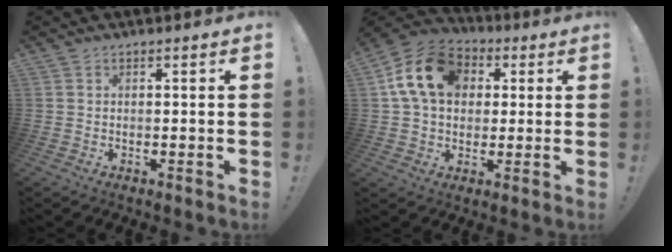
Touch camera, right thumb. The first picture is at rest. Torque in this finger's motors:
{"motor_torque": [1.76, 2.21, 1.38, 0.15, 0.13]}